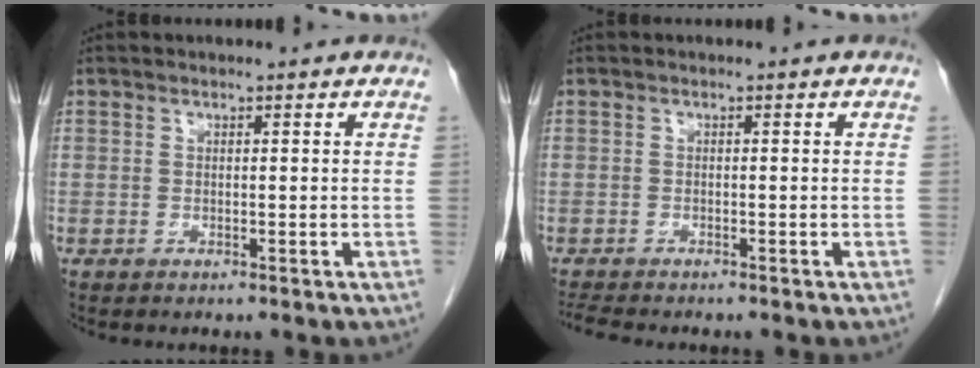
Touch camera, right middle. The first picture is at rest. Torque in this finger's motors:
{"motor_torque": [0.34, -0.23, 0.03, 0.00]}